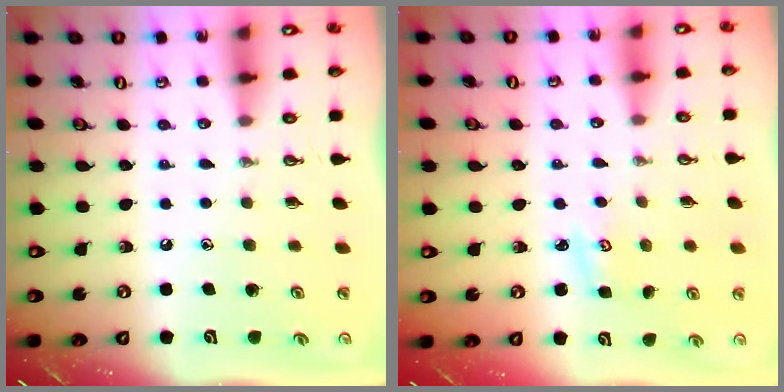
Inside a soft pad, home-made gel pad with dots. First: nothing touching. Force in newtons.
{"total": 2.6, "press": 2.6, "slide": 0.2}